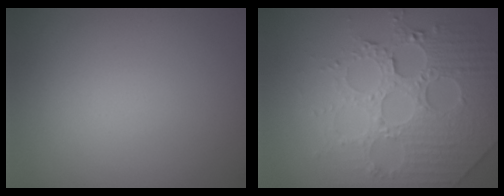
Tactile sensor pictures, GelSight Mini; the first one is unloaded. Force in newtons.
{"total": 8.2, "press": 5.9, "slide": 5.6}